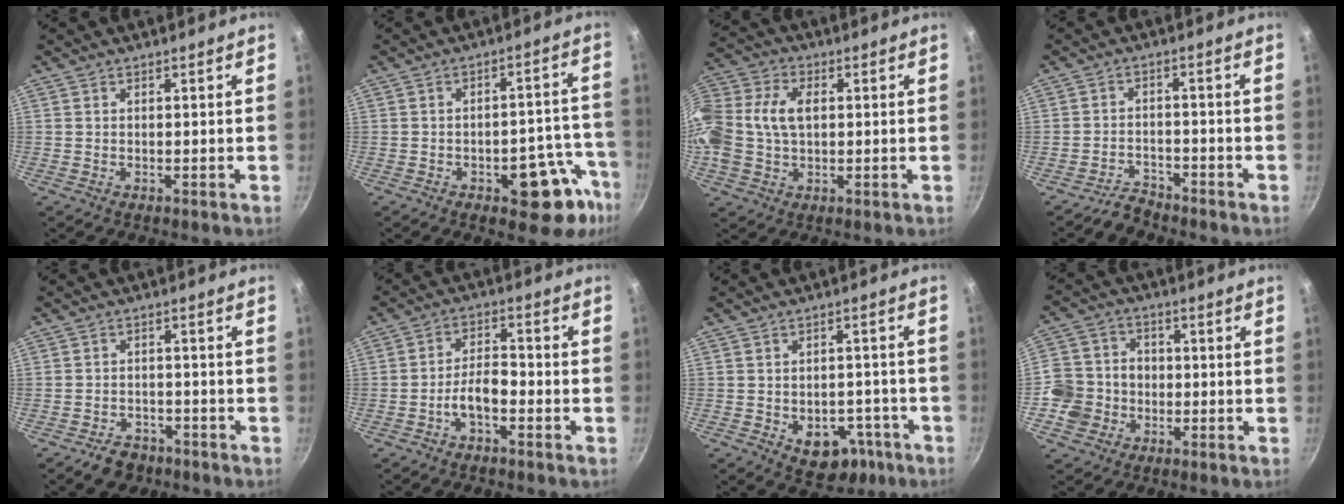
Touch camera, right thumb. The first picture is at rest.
{"total": 13.4, "force": [-6.6, 6.6, 9.6], "torque": [-0.046, 0.050, -0.080]}
{"total": 15.7, "force": [1.1, 10.9, 11.3], "torque": [-0.248, 0.038, 0.011]}
{"total": 3.6, "force": [-3.4, 1.1, 0.1], "torque": [0.007, 0.032, -0.060]}
{"total": 5.1, "force": [-3.5, 3.4, 1.6], "torque": [-0.010, 0.030, -0.046]}
{"total": 5.7, "force": [-2.8, 2.6, 4.2], "torque": [-0.068, 0.036, -0.051]}
{"total": 9.9, "force": [-4.3, 6.9, 5.6], "torque": [-0.033, 0.029, -0.043]}
{"total": 9.6, "force": [-2.4, 8.6, 3.5], "torque": [-0.035, 0.026, -0.058]}